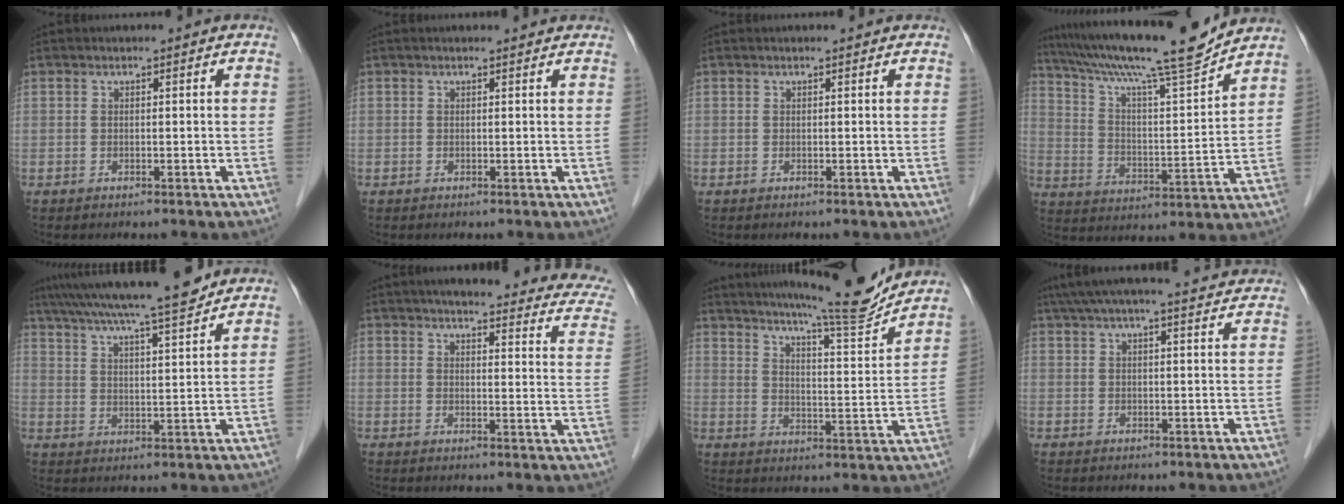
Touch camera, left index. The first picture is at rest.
{"total": 2.2, "force": [2.1, 0.5, 0.5], "torque": [-0.012, 0.015, 0.020]}
{"total": 1.1, "force": [1.1, 0.2, 0.2], "torque": [-0.012, 0.010, 0.011]}
{"total": 18.3, "force": [16.0, -0.6, 8.7], "torque": [-0.152, -0.006, 0.254]}
{"total": 17.4, "force": [15.1, 0.4, 8.5], "torque": [-0.149, 0.023, 0.229]}
{"total": 21.1, "force": [18.5, 2.9, 9.8], "torque": [-0.105, -0.024, 0.198]}
{"total": 16.9, "force": [15.4, -0.1, 6.9], "torque": [-0.111, -0.027, 0.216]}
{"total": 13.9, "force": [12.6, 1.1, 5.9], "torque": [-0.094, 0.037, 0.165]}